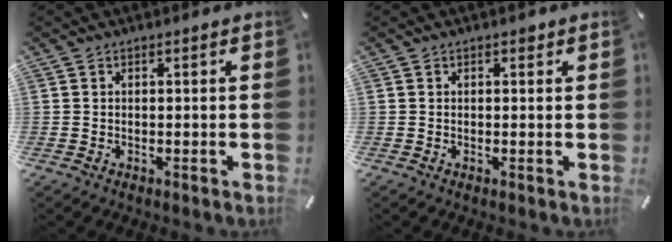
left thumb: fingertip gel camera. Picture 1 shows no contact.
{"total": 0.9, "force": [0.2, 0.6, 0.6], "torque": [-0.005, 0.002, -0.001]}